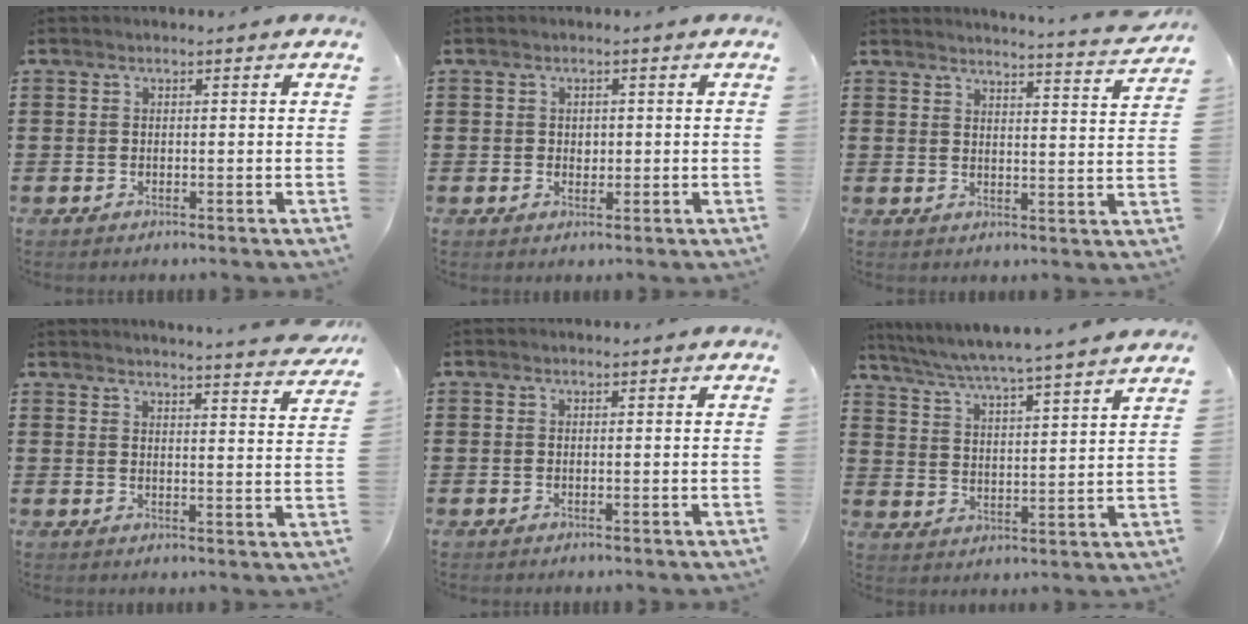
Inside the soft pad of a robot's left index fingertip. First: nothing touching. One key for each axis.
{"total": 1.2, "fx": 0.3, "fy": 1.0, "fz": 0.5, "tx": -0.012, "ty": 0.005, "tz": 0.006}
{"total": 3.9, "fx": 3.8, "fy": -0.8, "fz": 0.8, "tx": -0.023, "ty": -0.031, "tz": 0.063}
{"total": 4.2, "fx": 4.0, "fy": -0.8, "fz": 0.8, "tx": -0.024, "ty": -0.028, "tz": 0.069}
{"total": 0.0}
{"total": 4.5, "fx": 4.1, "fy": -1.1, "fz": 1.5, "tx": -0.050, "ty": -0.037, "tz": 0.063}